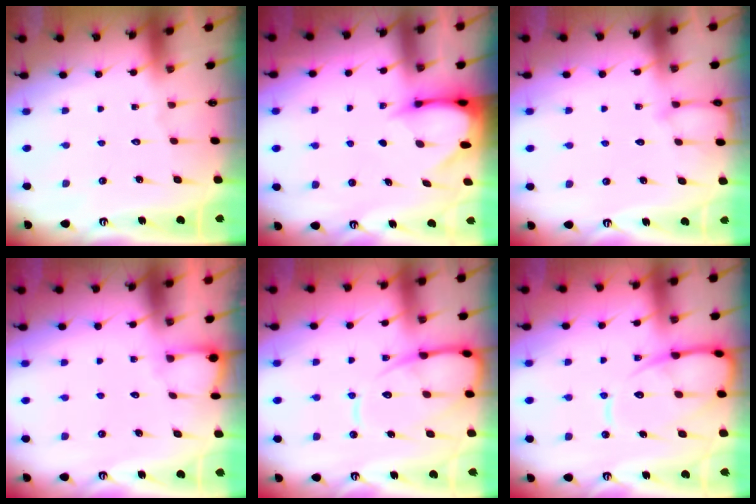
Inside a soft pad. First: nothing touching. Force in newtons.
{"total": 3.4, "press": 3.4, "slide": 0.2}
{"total": 4.5, "press": 4.5, "slide": 0.4}
{"total": 2.8, "press": 2.8, "slide": 0.2}
{"total": 12.9, "press": 12.8, "slide": 1.4}
{"total": 12.9, "press": 12.8, "slide": 1.4}